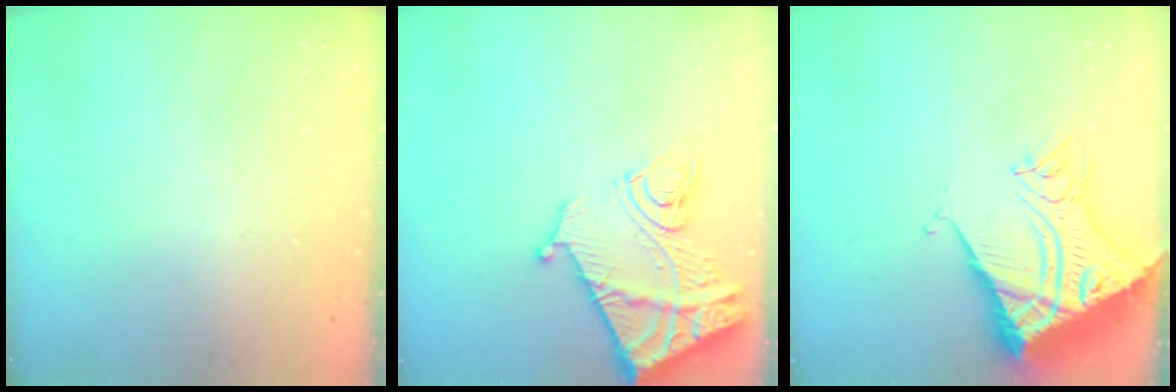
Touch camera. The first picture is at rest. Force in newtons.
{"total": 17.2, "press": 17.1, "slide": 2.0}
{"total": 16.3, "press": 16.2, "slide": 1.9}